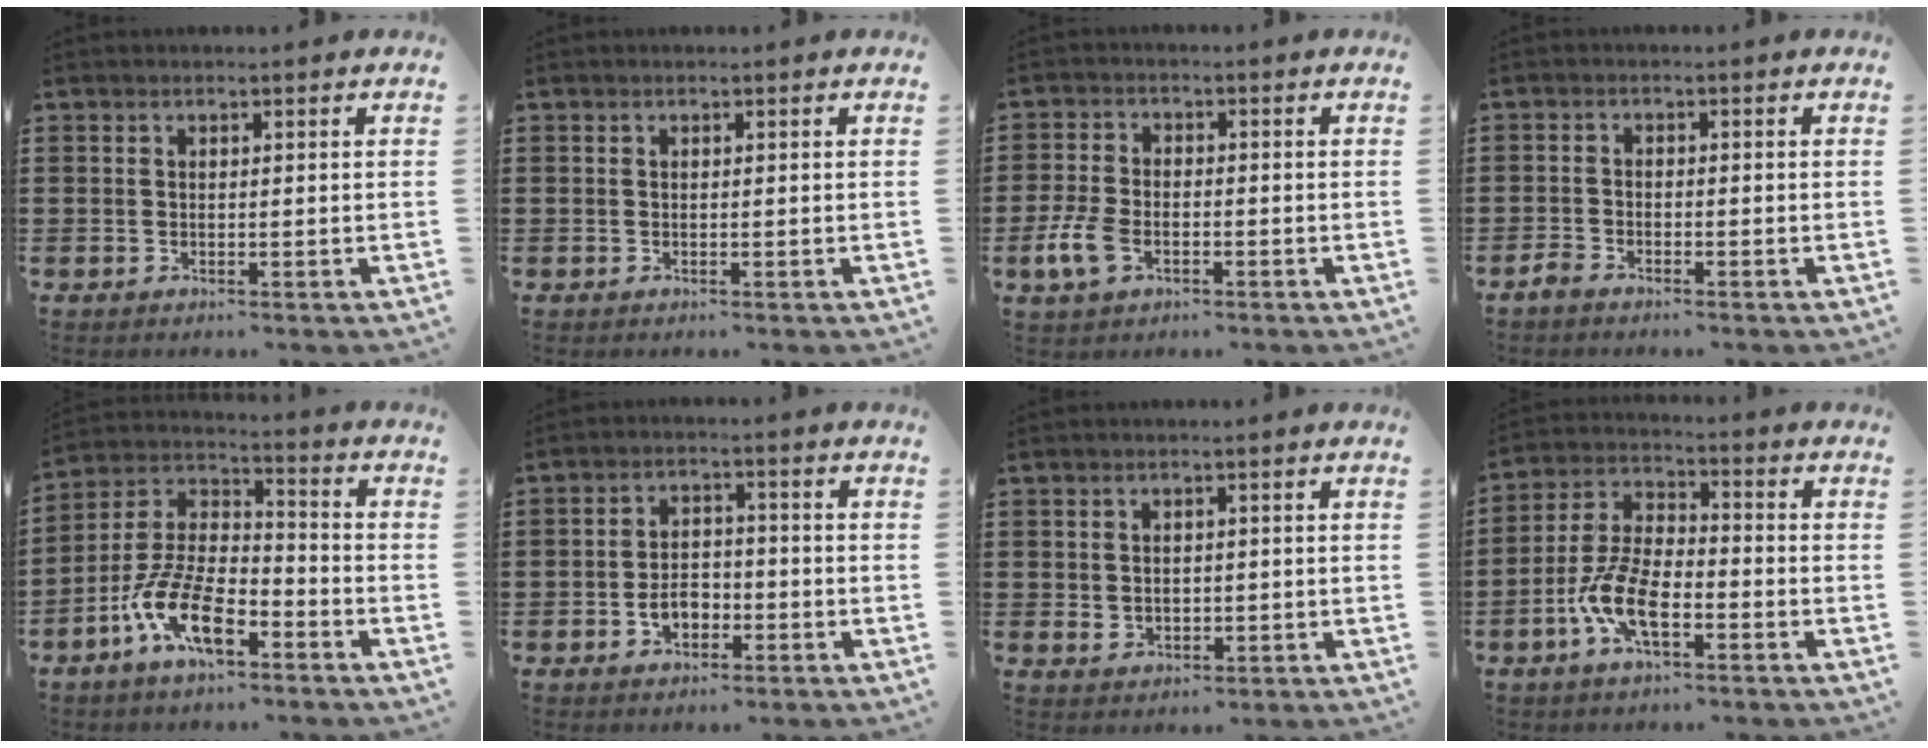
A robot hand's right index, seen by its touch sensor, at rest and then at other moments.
{"total": 0.0}
{"total": 5.3, "force": [-2.1, 3.0, 3.9], "torque": [-0.109, -0.007, -0.047]}
{"total": 1.5, "force": [-1.4, 0.4, 0.2], "torque": [-0.016, -0.001, -0.031]}
{"total": 11.2, "force": [-6.4, 4.3, 8.1], "torque": [-0.192, 0.000, -0.126]}
{"total": 4.2, "force": [-1.8, 2.7, 2.7], "torque": [-0.042, 0.000, -0.035]}
{"total": 1.6, "force": [0.6, 1.4, 0.6], "torque": [-0.016, 0.008, 0.009]}
{"total": 8.3, "force": [-3.7, 3.4, 6.5], "torque": [-0.164, -0.008, -0.077]}